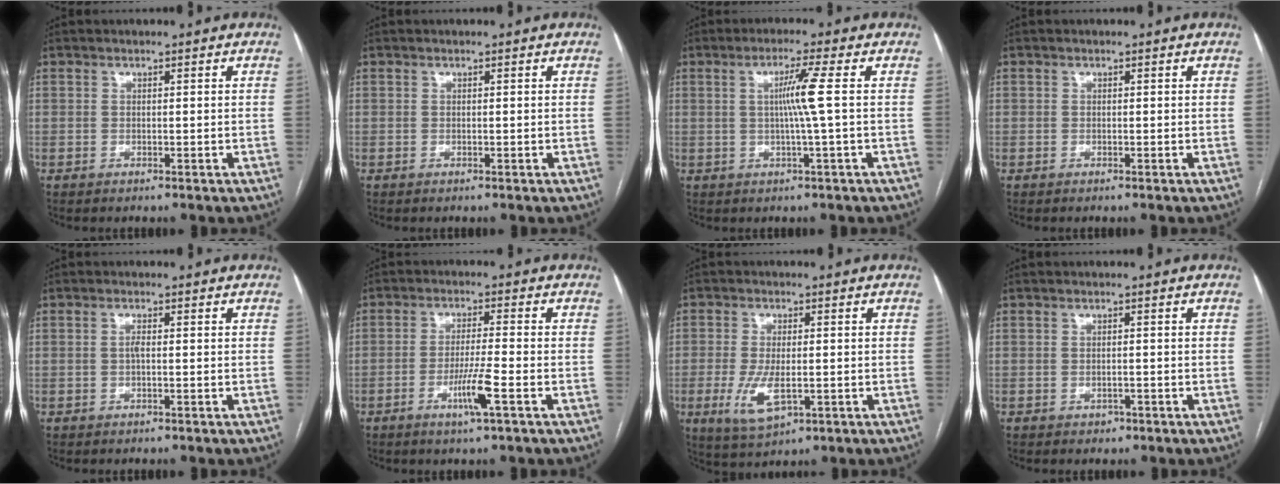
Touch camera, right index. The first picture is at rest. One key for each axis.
{"total": 0.0}
{"total": 5.0, "fx": 0.4, "fy": -1.4, "fz": 4.7, "tx": -0.088, "ty": 0.000, "tz": 0.008}
{"total": 0.5, "fx": -0.1, "fy": 0.5, "fz": 0.0, "tx": 0.006, "ty": 0.006, "tz": -0.006}
{"total": 1.1, "fx": 0.0, "fy": 0.2, "fz": 1.1, "tx": -0.023, "ty": 0.001, "tz": -0.001}
{"total": 5.6, "fx": -2.4, "fy": -0.4, "fz": 5.0, "tx": -0.093, "ty": -0.010, "tz": -0.046}
{"total": 6.8, "fx": -1.7, "fy": 2.9, "fz": 5.9, "tx": -0.124, "ty": -0.013, "tz": -0.023}
{"total": 1.2, "fx": -0.7, "fy": 0.8, "fz": 0.4, "tx": -0.007, "ty": 0.001, "tz": -0.007}